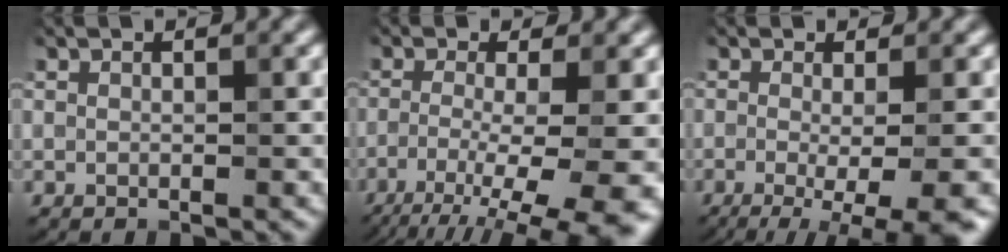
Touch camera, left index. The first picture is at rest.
{"total": 10.1, "force": [-4.9, 3.1, 8.3], "torque": [-0.132, -0.024, -0.068]}
{"total": 8.2, "force": [-2.2, 2.7, 7.4], "torque": [-0.073, -0.007, -0.031]}